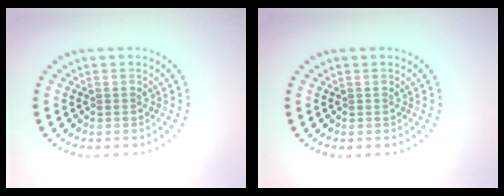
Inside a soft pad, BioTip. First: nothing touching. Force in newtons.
{"total": 0.0}